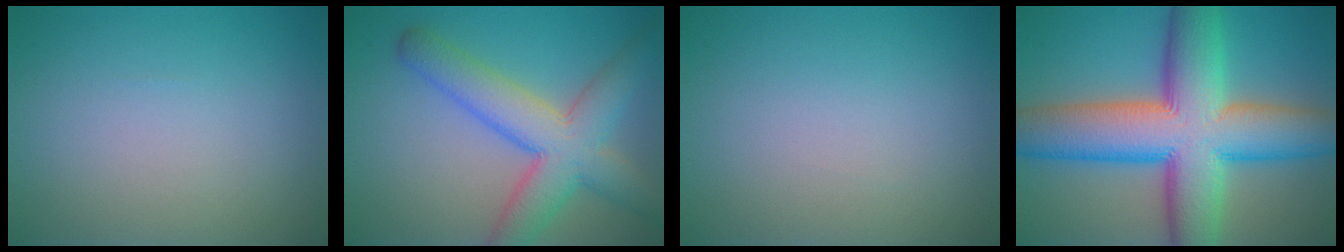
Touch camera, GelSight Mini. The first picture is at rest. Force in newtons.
{"total": 7.2, "press": 7.2, "slide": 0.3}
{"total": 0.0}
{"total": 14.0, "press": 14.0, "slide": 0.5}